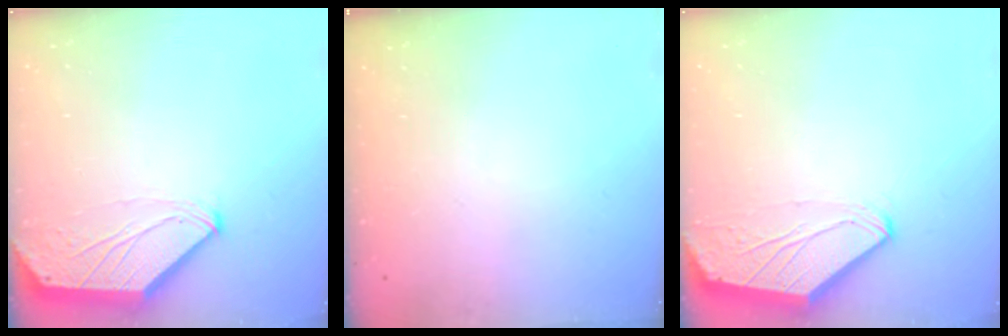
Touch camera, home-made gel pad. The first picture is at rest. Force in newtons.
{"total": 0.0}
{"total": 0.0}